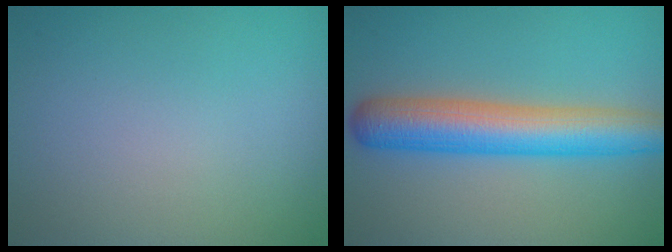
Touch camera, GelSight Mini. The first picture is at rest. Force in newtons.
{"total": 7.1, "press": 7.1, "slide": 0.2}